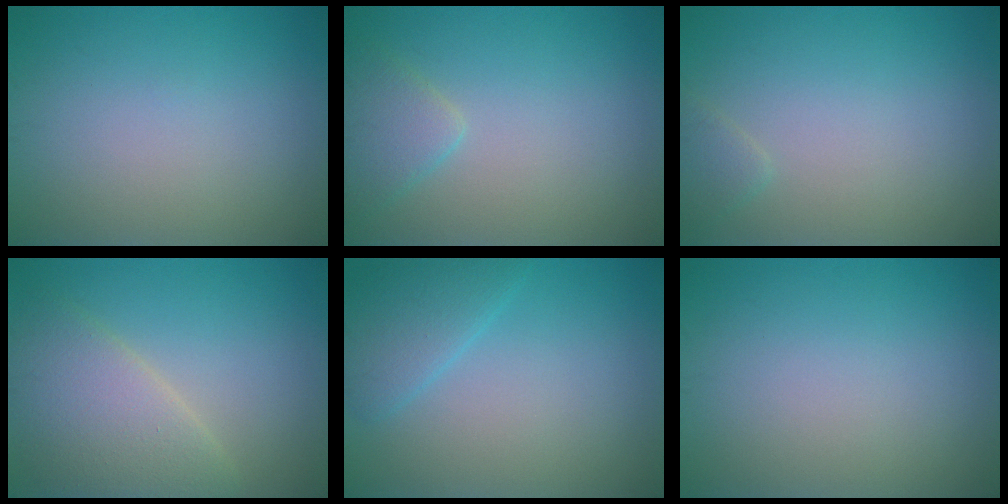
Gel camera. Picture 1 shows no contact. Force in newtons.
{"total": 2.4, "press": 2.4, "slide": 0.2}
{"total": 1.0, "press": 1.0, "slide": 0.0}
{"total": 5.4, "press": 5.4, "slide": 0.2}
{"total": 2.8, "press": 2.8, "slide": 0.1}
{"total": 0.0}